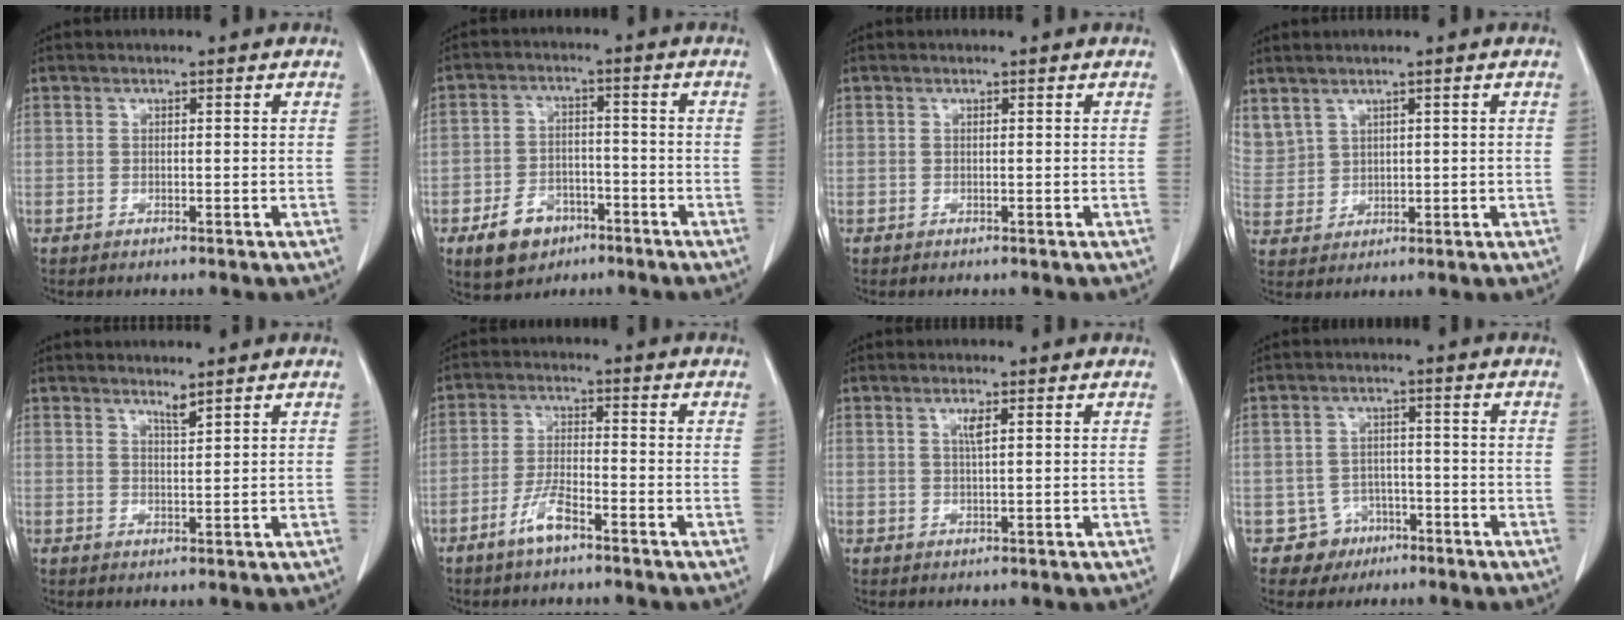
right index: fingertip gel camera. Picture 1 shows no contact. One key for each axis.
{"total": 7.4, "fx": -4.1, "fy": 5.3, "fz": 3.2, "tx": -0.062, "ty": 0.009, "tz": -0.059}
{"total": 0.0}
{"total": 7.5, "fx": 4.2, "fy": 5.6, "fz": 2.7, "tx": -0.083, "ty": 0.017, "tz": 0.109}
{"total": 1.6, "fx": 1.4, "fy": -0.2, "fz": 0.7, "tx": -0.011, "ty": -0.010, "tz": 0.027}
{"total": 4.9, "fx": -3.3, "fy": 1.0, "fz": 3.5, "tx": -0.076, "ty": 0.000, "tz": -0.063}
{"total": 1.8, "fx": 0.7, "fy": 0.0, "fz": 1.7, "tx": -0.036, "ty": 0.000, "tz": 0.013}
{"total": 4.9, "fx": -2.3, "fy": 4.3, "fz": -0.2, "tx": 0.010, "ty": 0.016, "tz": -0.030}